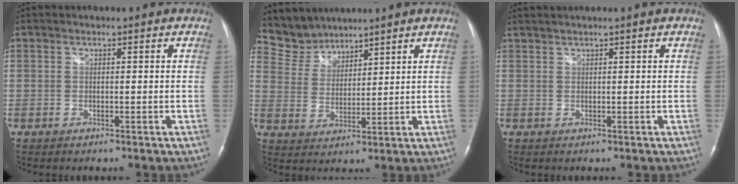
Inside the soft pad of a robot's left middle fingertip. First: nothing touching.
{"total": 5.9, "force": [5.6, 1.8, -0.4], "torque": [-0.001, 0.013, 0.123]}
{"total": 1.4, "force": [1.3, -0.2, 0.6], "torque": [-0.012, 0.013, 0.028]}